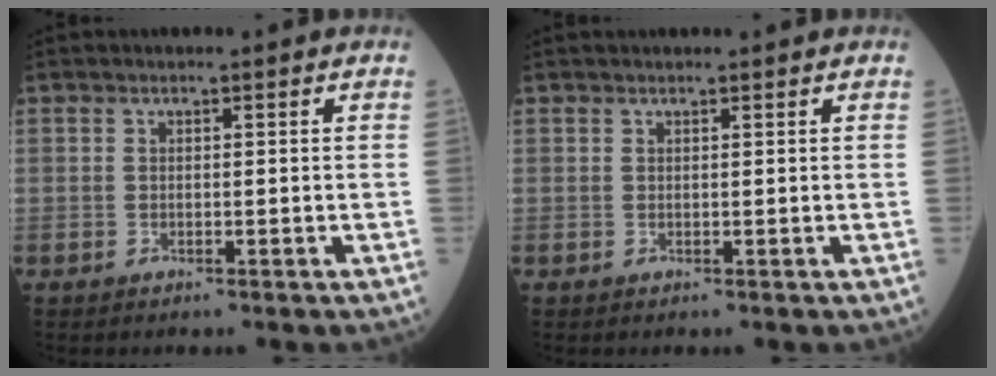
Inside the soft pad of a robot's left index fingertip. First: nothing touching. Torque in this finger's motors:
{"motor_torque": [-0.12, 0.03, -0.02, -0.01]}